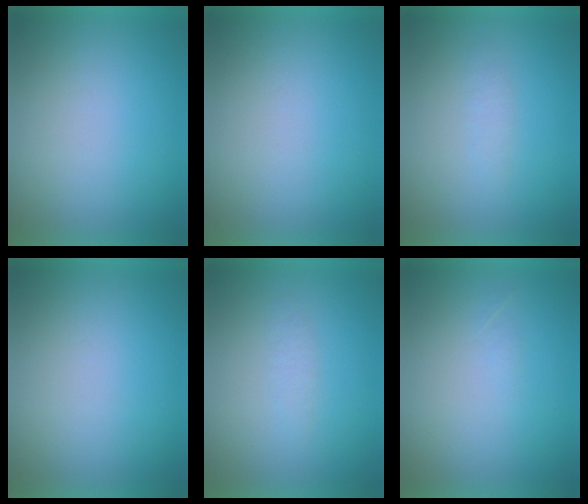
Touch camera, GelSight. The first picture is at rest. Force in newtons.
{"total": 0.0}
{"total": 1.3}
{"total": 0.0}
{"total": 1.3}
{"total": 1.0}